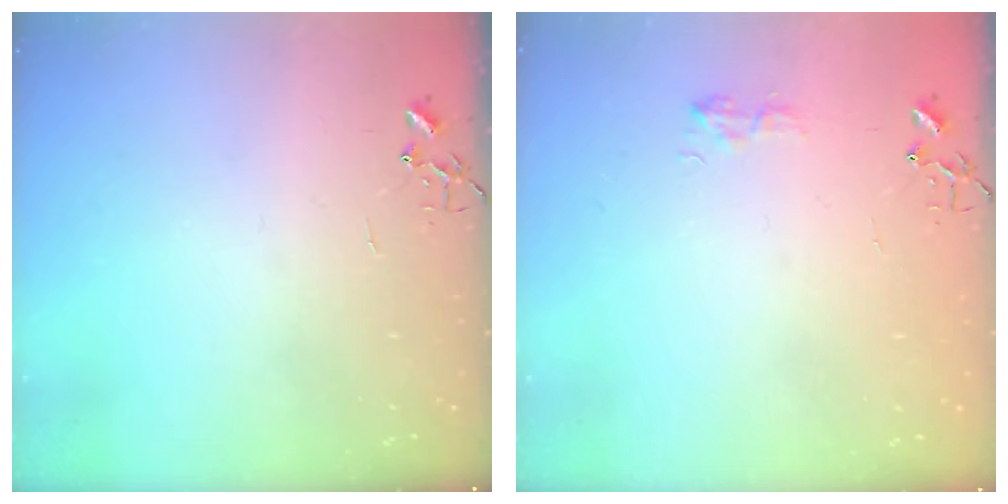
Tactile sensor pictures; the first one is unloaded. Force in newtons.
{"total": 6.8, "press": 6.8, "slide": 0.7}